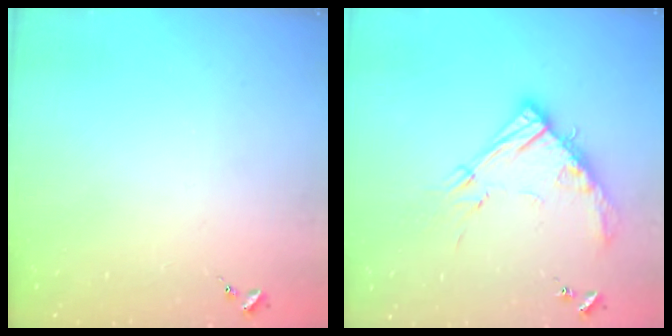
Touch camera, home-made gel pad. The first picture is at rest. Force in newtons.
{"total": 15.1, "press": 15.1, "slide": 1.5}